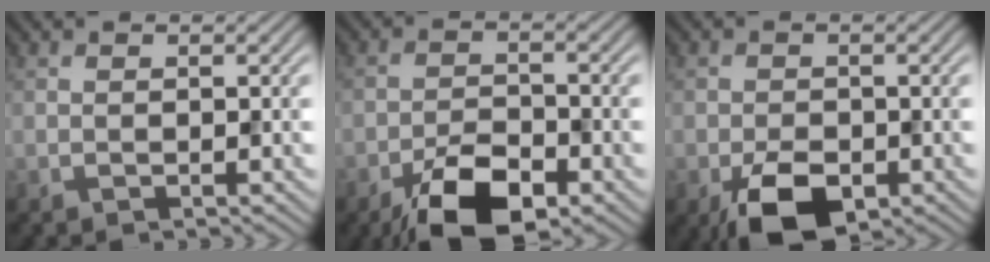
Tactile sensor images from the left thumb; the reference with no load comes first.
{"total": 7.9, "force": [-4.9, 3.2, 5.3], "torque": [-0.090, -0.001, -0.092]}
{"total": 6.1, "force": [-3.0, 3.4, 4.0], "torque": [-0.072, -0.012, -0.056]}